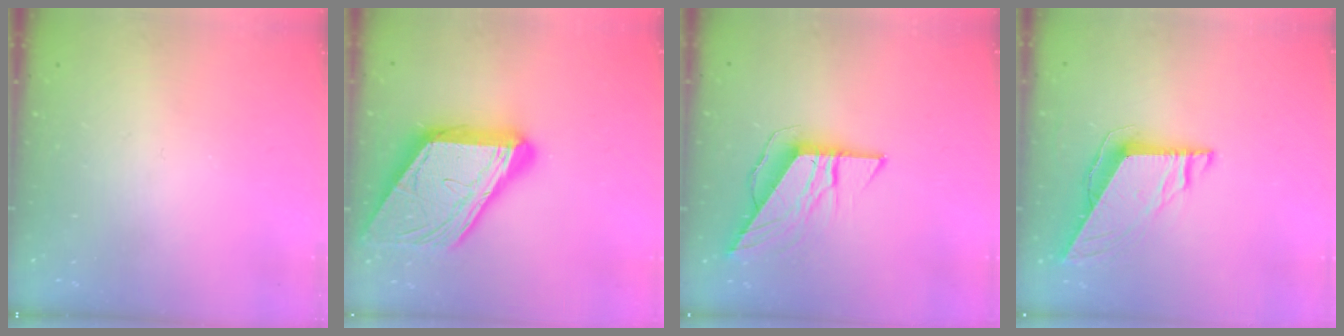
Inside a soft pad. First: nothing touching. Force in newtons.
{"total": 22.4, "press": 22.2, "slide": 2.6}
{"total": 8.7, "press": 8.7, "slide": 0.7}
{"total": 8.5, "press": 8.5, "slide": 0.3}